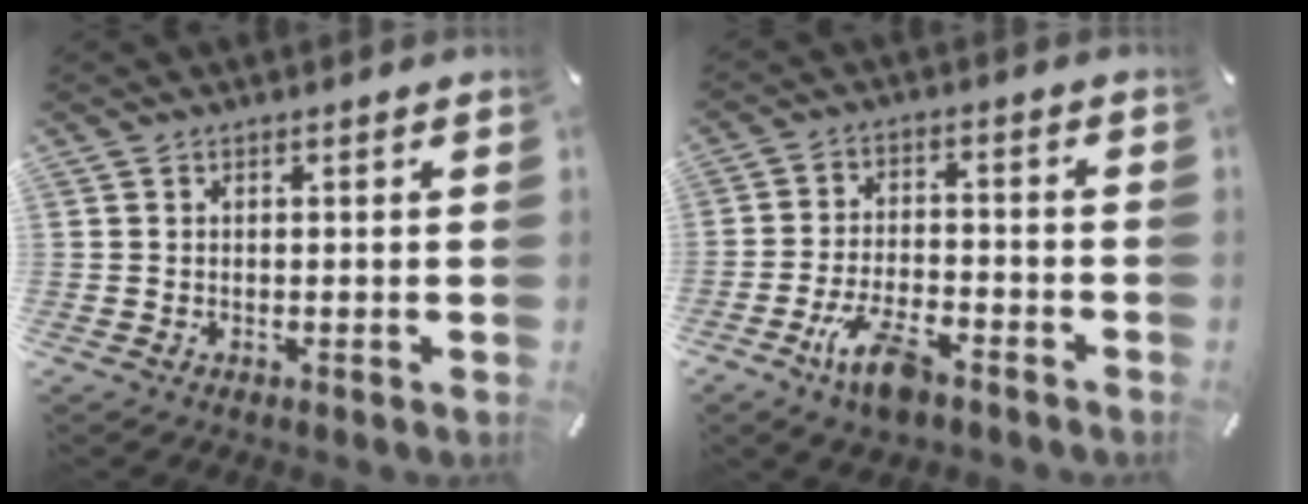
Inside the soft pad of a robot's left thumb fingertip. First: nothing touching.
{"total": 9.9, "force": [-6.1, 3.9, 6.7], "torque": [-0.142, 0.020, -0.113]}